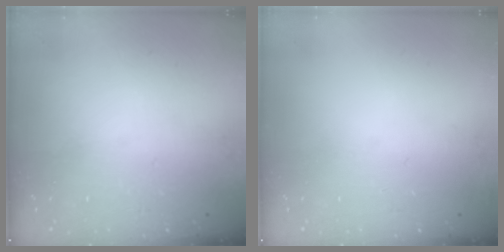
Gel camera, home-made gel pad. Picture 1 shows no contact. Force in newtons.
{"total": 2.8, "press": 2.2, "slide": 1.7}